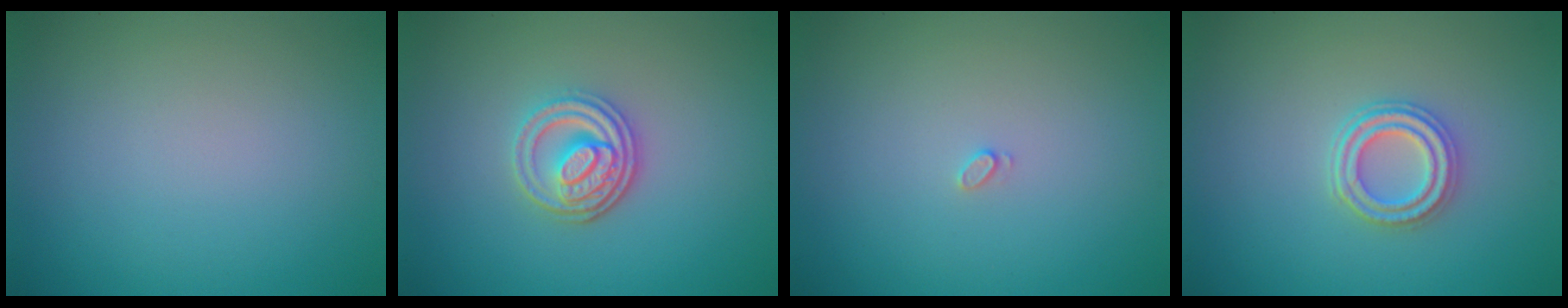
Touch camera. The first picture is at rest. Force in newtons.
{"total": 3.5, "press": 3.0, "slide": 1.8}
{"total": 0.6, "press": 0.6, "slide": 0.1}
{"total": 2.9, "press": 2.5, "slide": 1.4}